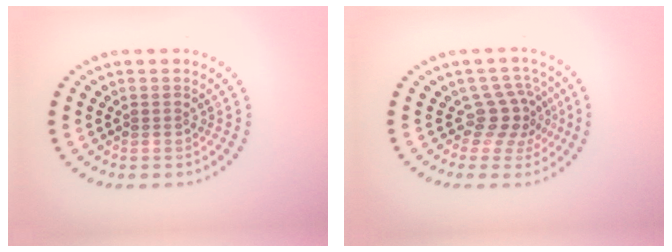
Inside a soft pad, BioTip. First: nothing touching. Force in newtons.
{"total": 3.0, "press": 2.2, "slide": 2.1}